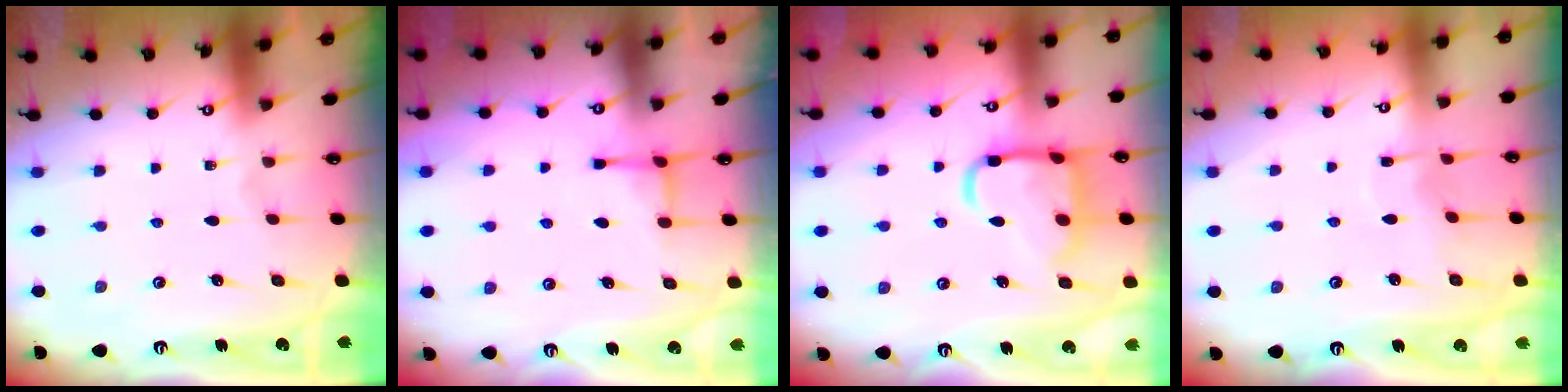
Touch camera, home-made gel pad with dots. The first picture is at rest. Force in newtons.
{"total": 3.6, "press": 3.5, "slide": 0.7}
{"total": 14.7, "press": 14.6, "slide": 1.4}
{"total": 4.1, "press": 4.0, "slide": 0.6}